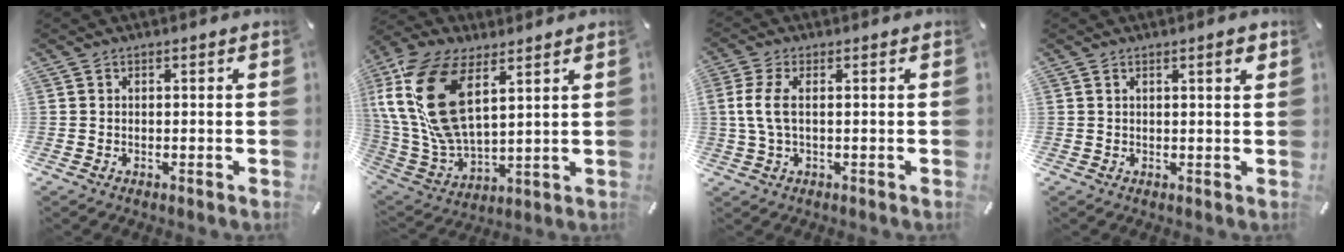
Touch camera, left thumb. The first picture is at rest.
{"total": 20.4, "force": [8.2, 10.8, 15.2], "torque": [-0.363, -0.034, 0.141]}
{"total": 5.4, "force": [0.4, 1.9, 5.1], "torque": [-0.116, -0.004, 0.002]}
{"total": 2.2, "force": [1.0, 0.4, 1.9], "torque": [-0.032, -0.001, 0.014]}